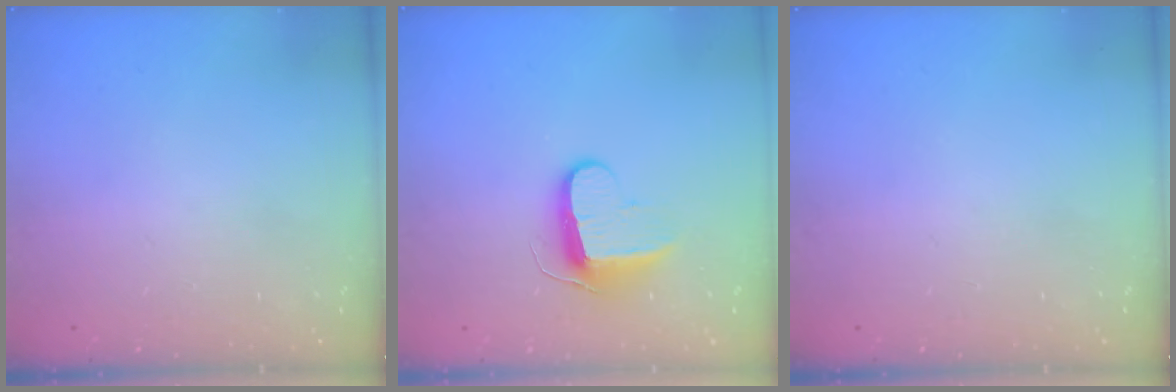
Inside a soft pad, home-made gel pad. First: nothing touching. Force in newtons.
{"total": 9.5, "press": 9.5, "slide": 0.6}
{"total": 0.0}